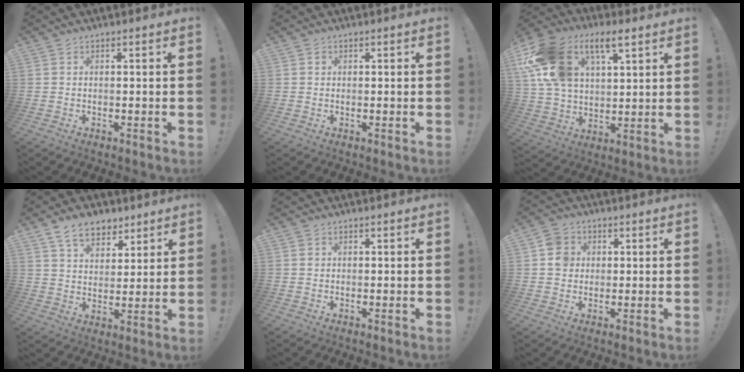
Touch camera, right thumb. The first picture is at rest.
{"total": 0.8, "force": [0.2, 0.8, 0.1], "torque": [-0.001, 0.002, 0.003]}
{"total": 19.3, "force": [9.3, 12.0, 11.8], "torque": [-0.228, -0.030, 0.175]}
{"total": 10.5, "force": [6.8, 6.5, 4.5], "torque": [-0.070, -0.033, 0.131]}
{"total": 0.7, "force": [0.2, 0.7, 0.0], "torque": [0.003, 0.001, 0.002]}
{"total": 5.9, "force": [1.0, 5.5, 1.9], "torque": [-0.021, 0.007, 0.019]}